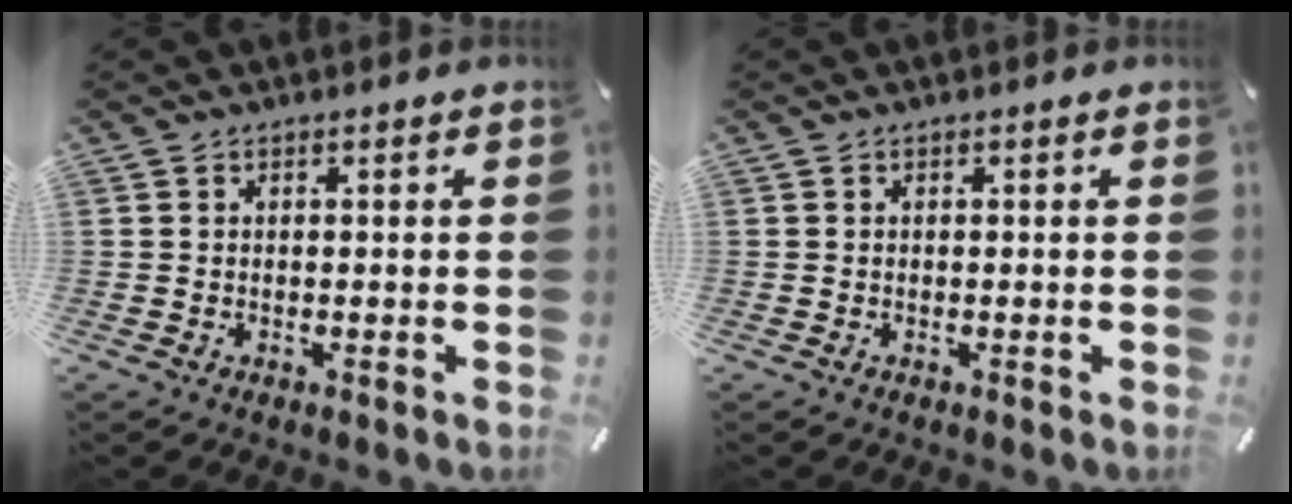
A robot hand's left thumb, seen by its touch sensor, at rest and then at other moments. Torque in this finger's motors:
{"motor_torque": [0.01, 0.01, -0.01, -0.02, 0.00]}